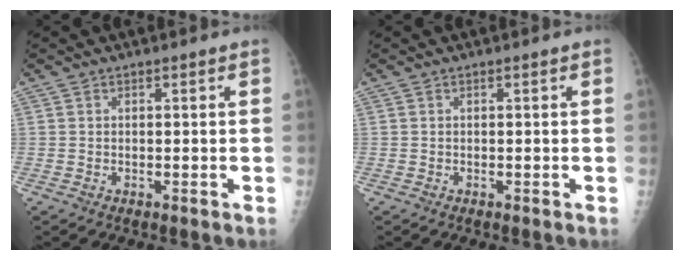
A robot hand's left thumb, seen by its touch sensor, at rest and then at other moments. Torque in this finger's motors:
{"motor_torque": [0.14, -0.08, -0.11, -0.10, 0.00]}